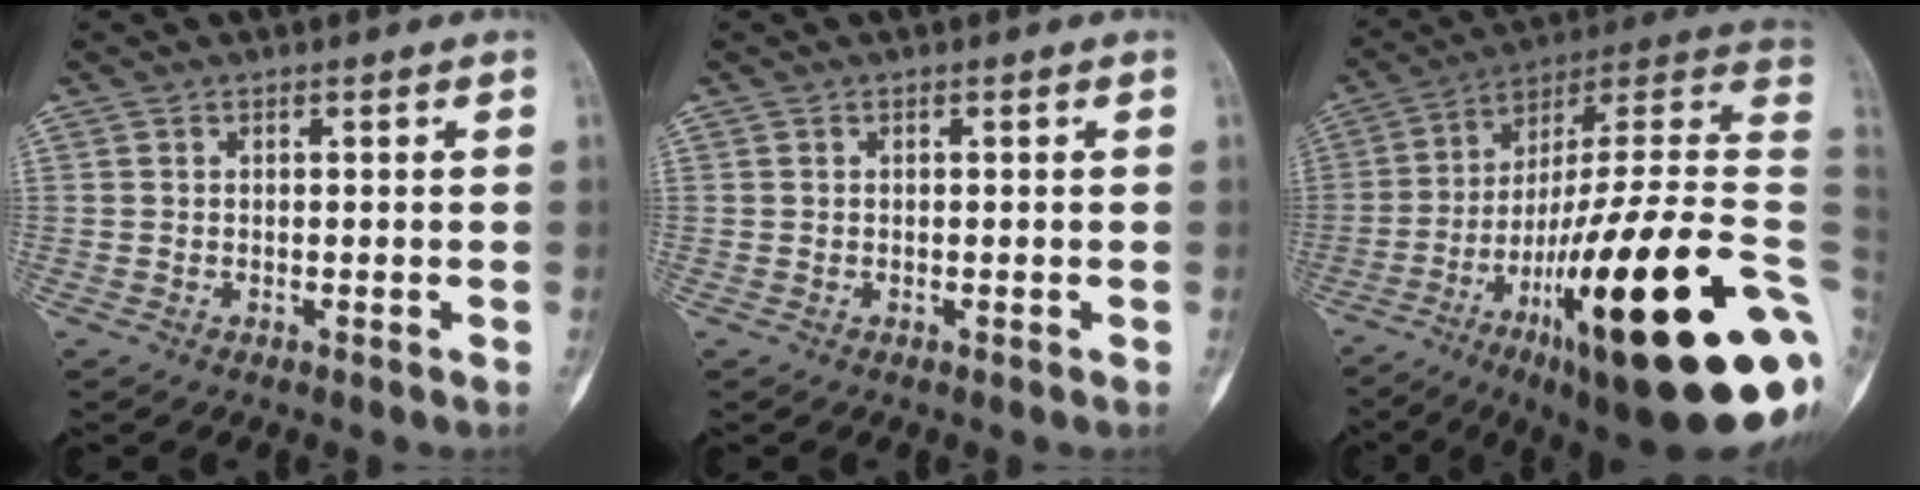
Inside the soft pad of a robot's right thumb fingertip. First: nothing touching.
{"total": 0.0}
{"total": 35.1, "force": [-9.1, 6.5, 33.3], "torque": [-0.429, 0.062, -0.149]}